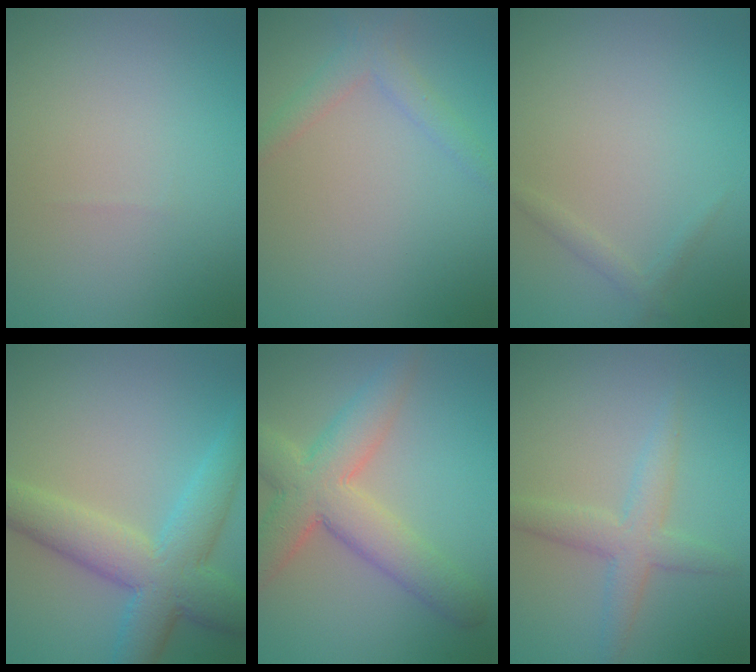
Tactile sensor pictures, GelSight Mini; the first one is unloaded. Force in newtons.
{"total": 2.2, "press": 2.2, "slide": 0.1}
{"total": 1.1, "press": 1.1, "slide": 0.1}
{"total": 7.6, "press": 7.6, "slide": 0.1}
{"total": 7.0, "press": 7.0, "slide": 0.6}
{"total": 3.4, "press": 3.4, "slide": 0.1}